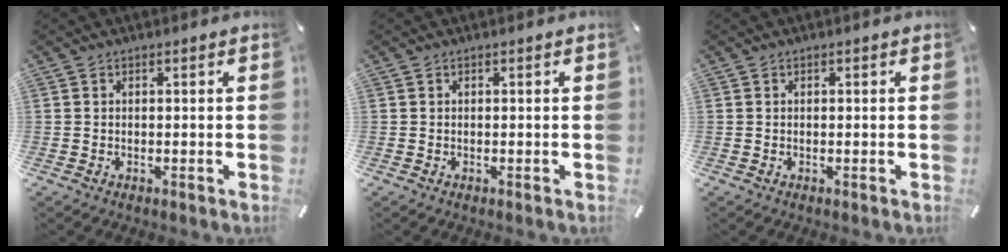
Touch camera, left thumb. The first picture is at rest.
{"total": 0.0}
{"total": 0.0}